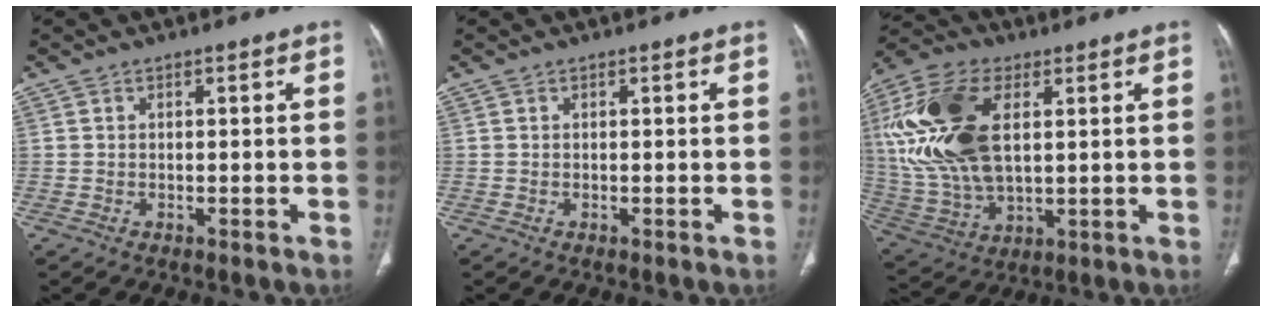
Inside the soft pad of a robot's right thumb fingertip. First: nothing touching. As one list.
[{"total": 0.0}, {"total": 21.5, "force": [4.6, 11.9, 17.3], "torque": [-0.364, -0.005, 0.089]}]